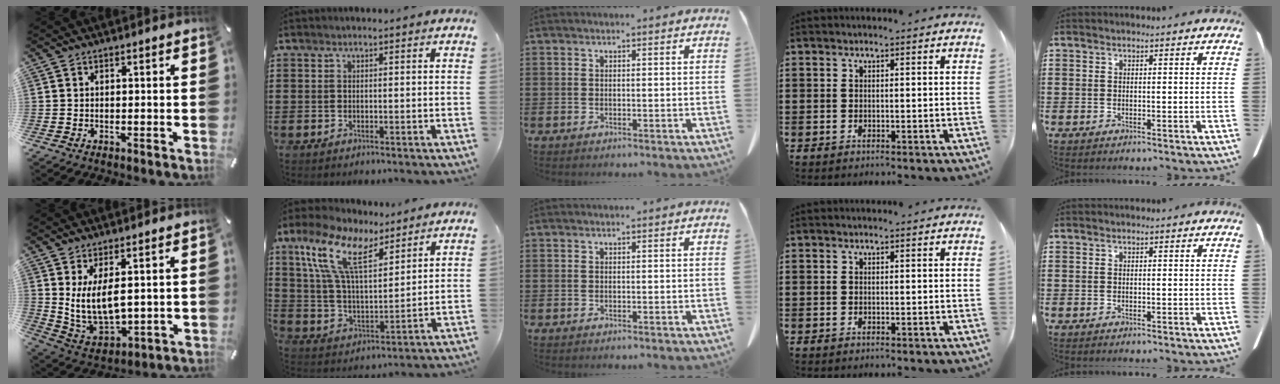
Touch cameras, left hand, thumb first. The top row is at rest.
{"thumb": {"total": 10.4, "force": [3.8, 5.1, 8.2], "torque": [-0.174, -0.028, 0.071]}, "index": {"total": 12.6, "force": [8.2, 4.8, 8.3], "torque": [-0.189, -0.015, 0.152]}}